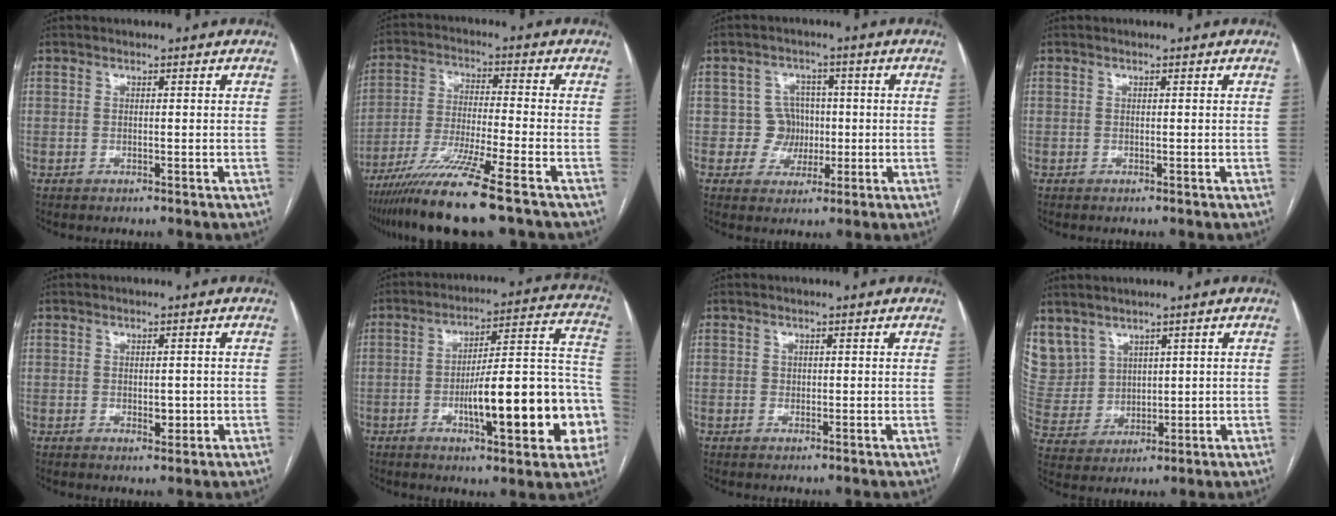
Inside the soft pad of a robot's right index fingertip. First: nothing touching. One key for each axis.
{"total": 12.8, "fx": -9.2, "fy": -1.1, "fz": 8.8, "tx": -0.168, "ty": -0.040, "tz": -0.163}
{"total": 4.8, "fx": -0.1, "fy": 4.7, "fz": 0.5, "tx": 0.004, "ty": 0.016, "tz": 0.001}
{"total": 0.0}
{"total": 2.0, "fx": -0.3, "fy": 1.2, "fz": 1.6, "tx": -0.022, "ty": 0.000, "tz": 0.001}
{"total": 19.6, "fx": -5.8, "fy": 4.0, "fz": 18.3, "tx": -0.201, "ty": 0.036, "tz": -0.072}
{"total": 0.7, "fx": 0.1, "fy": 0.6, "fz": 0.2, "tx": 0.003, "ty": 0.002, "tz": 0.000}
{"total": 10.4, "fx": 6.0, "fy": 8.3, "fz": 1.6, "tx": -0.068, "ty": 0.040, "tz": 0.156}